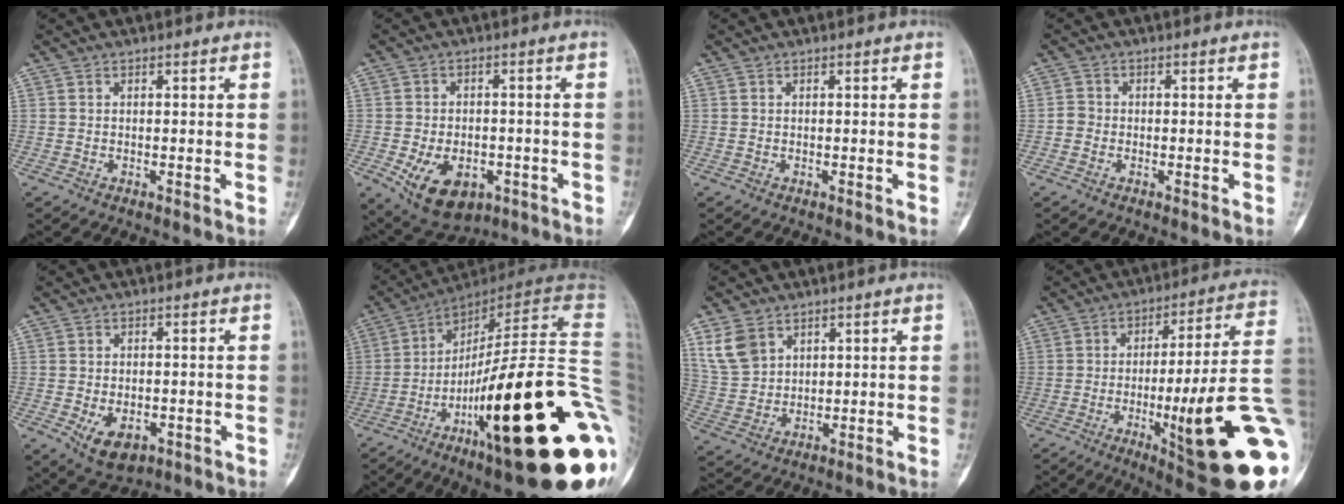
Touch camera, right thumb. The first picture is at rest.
{"total": 11.9, "force": [-4.6, 7.8, 7.7], "torque": [-0.111, 0.009, -0.057]}
{"total": 0.0}
{"total": 1.6, "force": [-0.5, 1.4, 0.6], "torque": [-0.006, 0.005, -0.015]}
{"total": 7.1, "force": [-2.4, 4.5, 4.9], "torque": [-0.067, 0.002, -0.025]}
{"total": 38.3, "force": [-10.4, 7.5, 36.1], "torque": [-0.430, 0.044, -0.166]}
{"total": 7.3, "force": [4.1, 5.1, 3.3], "torque": [-0.055, -0.011, 0.093]}
{"total": 25.8, "force": [-6.1, 3.8, 24.8], "torque": [-0.306, 0.005, -0.083]}